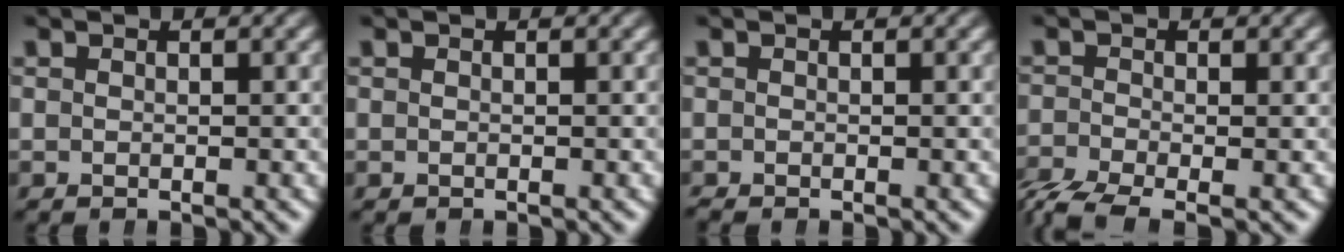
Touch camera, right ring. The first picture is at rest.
{"total": 0.0}
{"total": 0.7, "force": [-0.7, 0.3, 0.1], "torque": [-0.004, -0.008, -0.007]}
{"total": 3.5, "force": [-2.5, 1.3, 2.0], "torque": [-0.042, -0.022, -0.032]}